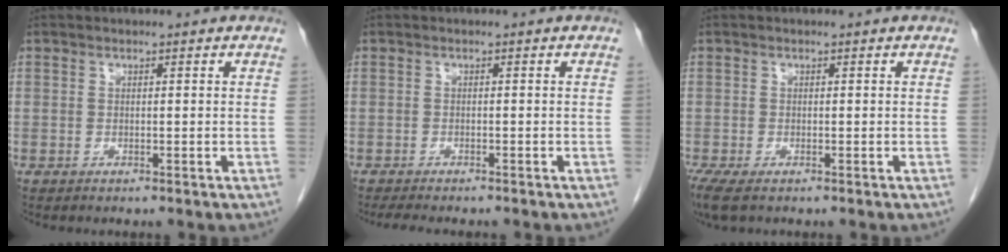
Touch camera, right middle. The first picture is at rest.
{"total": 5.5, "force": [-4.7, 1.1, 2.6], "torque": [-0.034, -0.010, -0.067]}
{"total": 4.1, "force": [-2.8, 1.4, 2.6], "torque": [-0.057, -0.015, -0.046]}